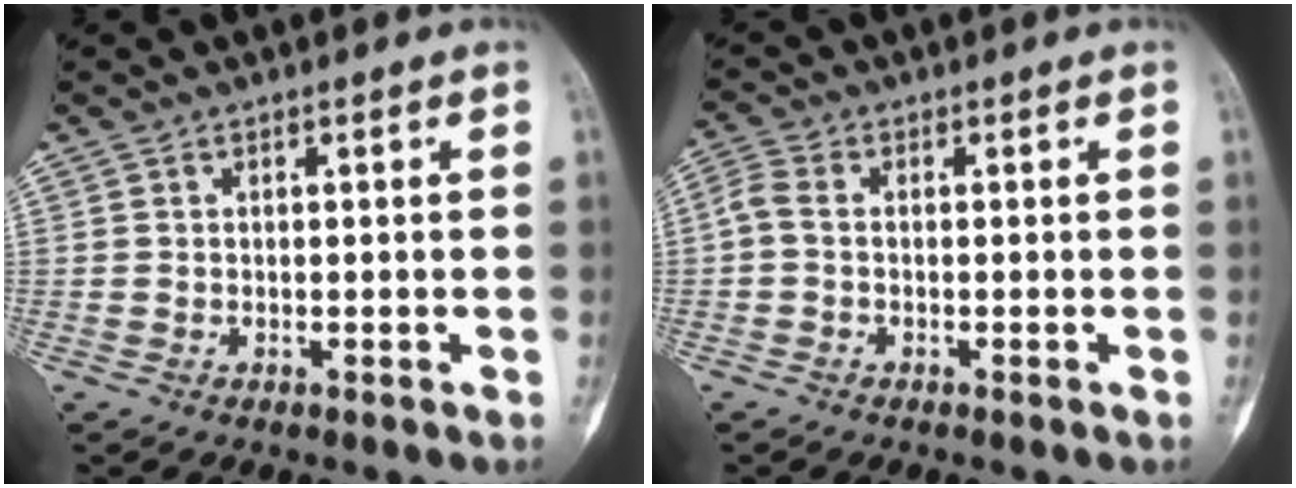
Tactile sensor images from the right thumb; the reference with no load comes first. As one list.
[{"total": 2.6, "force": [-0.4, 1.9, 1.8], "torque": [-0.049, 0.006, -0.021]}]